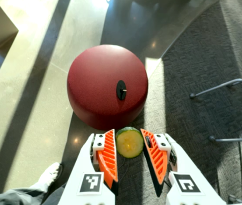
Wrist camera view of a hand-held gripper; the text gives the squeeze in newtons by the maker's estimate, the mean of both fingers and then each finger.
{"total": 6.8, "left": 6.4, "right": 7.2}